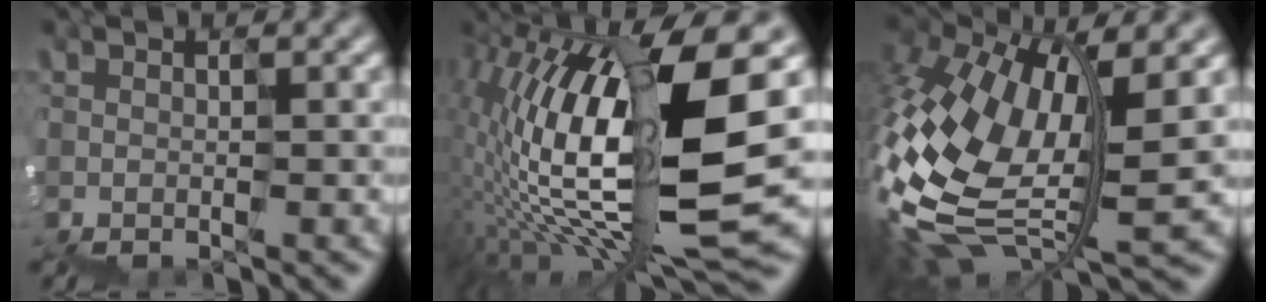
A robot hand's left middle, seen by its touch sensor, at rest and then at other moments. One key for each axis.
{"total": 13.8, "fx": 1.3, "fy": 5.1, "fz": 12.7, "tx": -0.253, "ty": 0.016, "tz": 0.032}
{"total": 10.5, "fx": -1.6, "fy": 5.1, "fz": 9.0, "tx": -0.224, "ty": 0.003, "tz": -0.033}